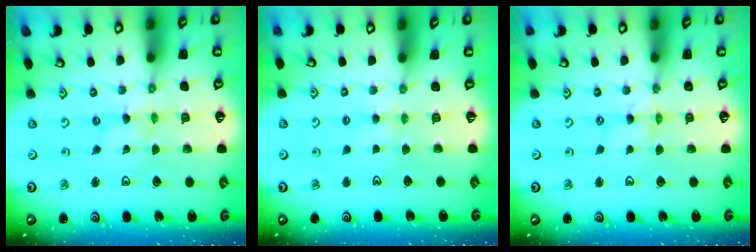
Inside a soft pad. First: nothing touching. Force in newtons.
{"total": 2.9, "press": 2.9, "slide": 0.4}
{"total": 0.6, "press": 0.6, "slide": 0.1}